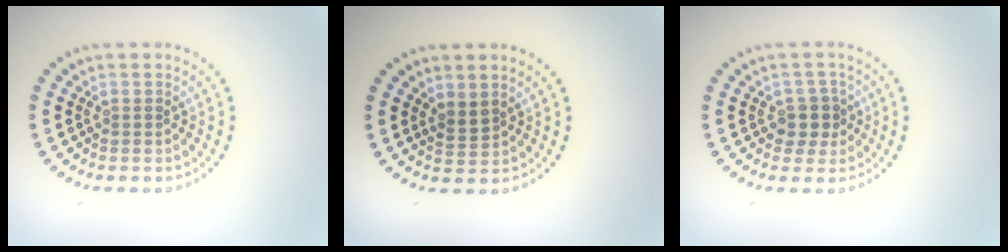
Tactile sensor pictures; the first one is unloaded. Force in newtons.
{"total": 1.5, "press": 1.1, "slide": 0.9}
{"total": 2.5, "press": 2.2, "slide": 1.3}